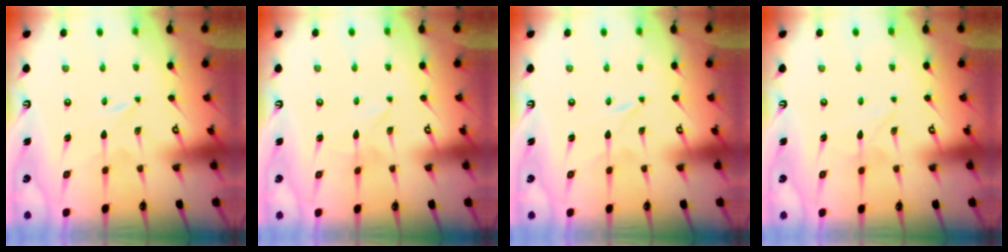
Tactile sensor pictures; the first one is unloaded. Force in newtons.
{"total": 1.6, "press": 1.6, "slide": 0.2}
{"total": 0.0}
{"total": 2.3, "press": 2.3, "slide": 0.2}